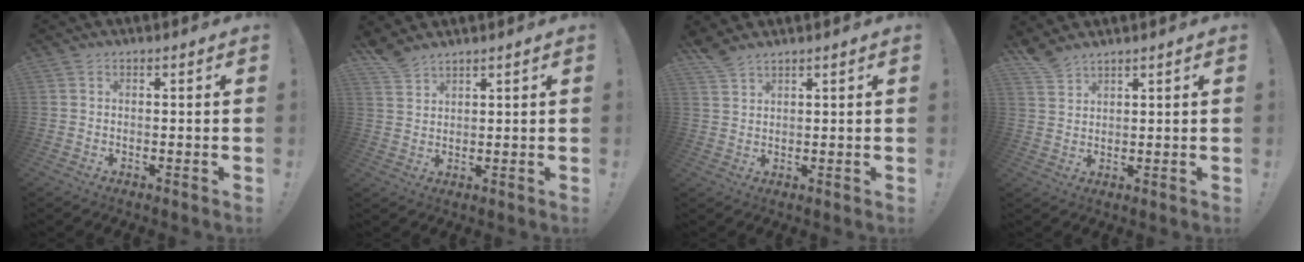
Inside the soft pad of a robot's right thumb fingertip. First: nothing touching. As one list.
[{"total": 4.2, "force": [3.8, 1.1, 1.3], "torque": [-0.020, -0.027, 0.072]}, {"total": 3.2, "force": [2.9, 0.4, 1.2], "torque": [-0.022, -0.019, 0.054]}, {"total": 4.1, "force": [3.8, 0.9, 1.4], "torque": [-0.021, -0.028, 0.071]}]